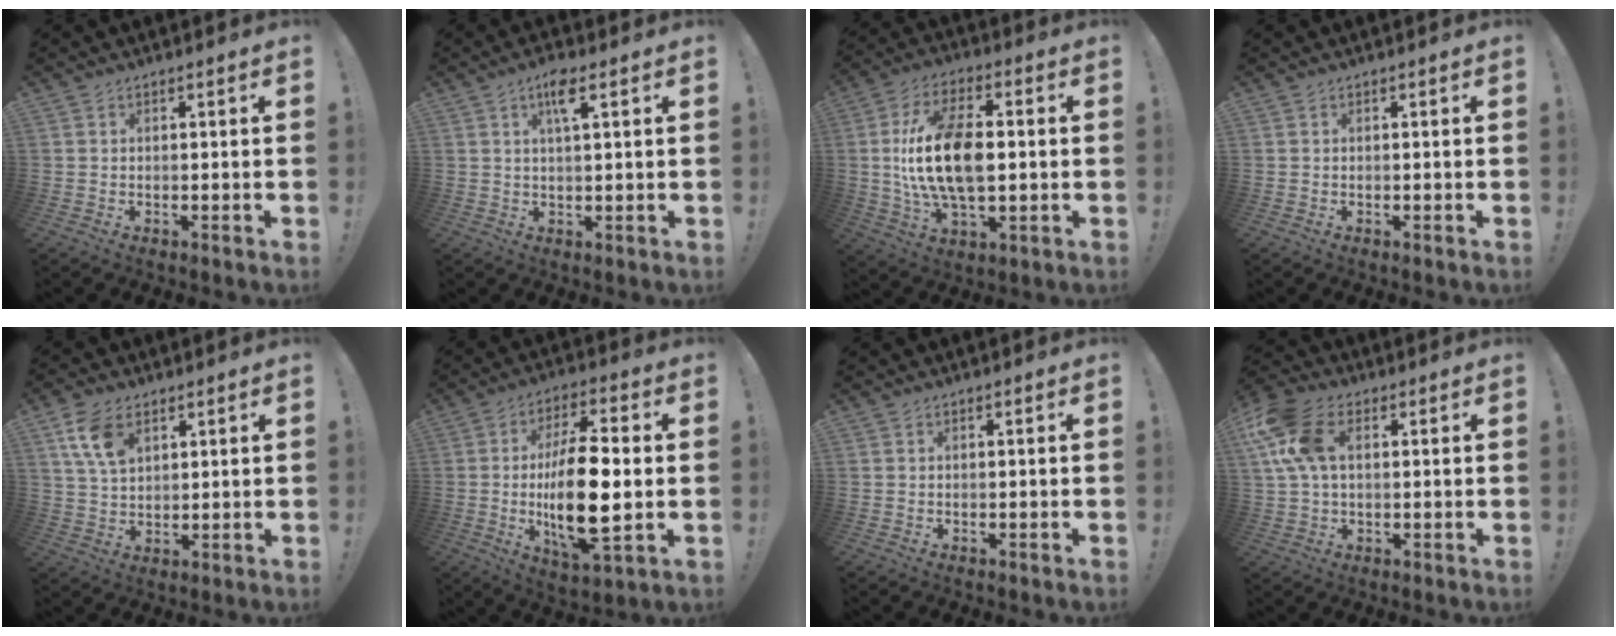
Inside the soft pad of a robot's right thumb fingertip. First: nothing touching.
{"total": 5.7, "force": [2.9, 1.1, 4.7], "torque": [-0.077, -0.002, 0.044]}
{"total": 18.5, "force": [0.3, 9.9, 15.6], "torque": [-0.292, 0.002, 0.005]}
{"total": 0.0}
{"total": 9.9, "force": [5.1, 5.8, 6.3], "torque": [-0.117, -0.011, 0.097]}
{"total": 18.8, "force": [-1.2, 6.9, 17.4], "torque": [-0.324, -0.009, -0.025]}
{"total": 0.0}
{"total": 13.4, "force": [4.1, 8.1, 9.9], "torque": [-0.205, 0.004, 0.081]}